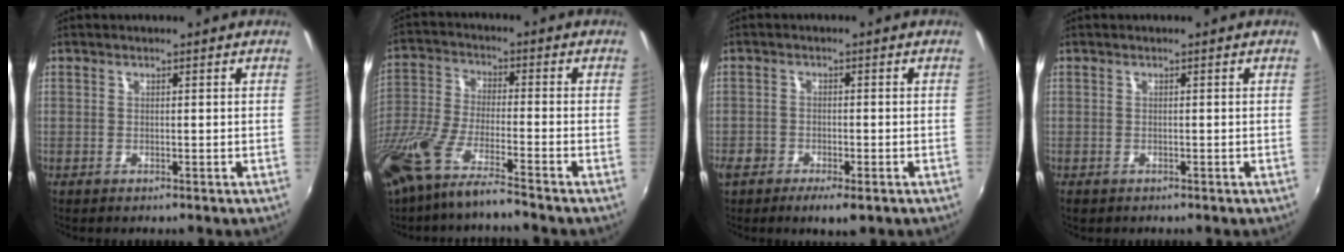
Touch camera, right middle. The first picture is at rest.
{"total": 12.7, "force": [-9.6, 1.1, 8.2], "torque": [-0.175, -0.034, -0.182]}
{"total": 5.6, "force": [-3.7, 2.4, 3.5], "torque": [-0.087, -0.020, -0.068]}
{"total": 0.9, "force": [-0.6, 0.6, 0.3], "torque": [-0.008, -0.002, -0.009]}